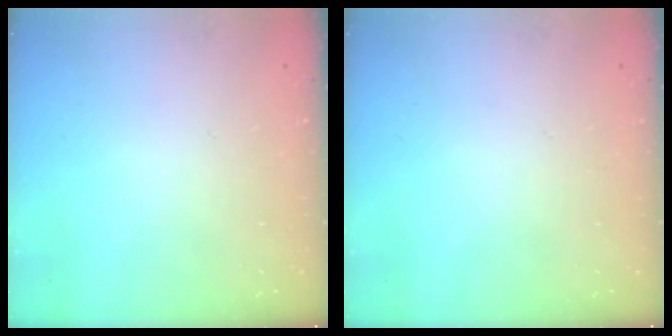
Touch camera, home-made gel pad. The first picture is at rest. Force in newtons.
{"total": 0.0}